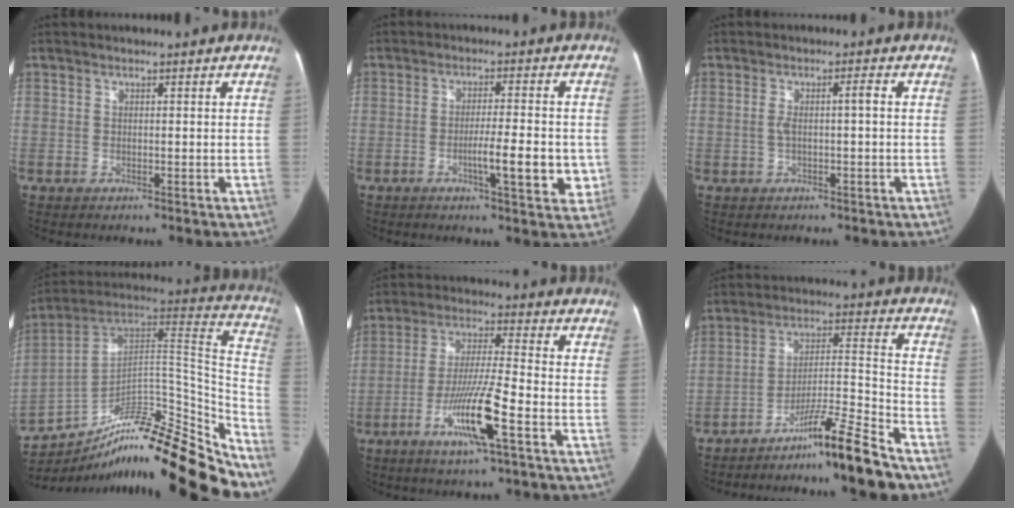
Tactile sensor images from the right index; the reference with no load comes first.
{"total": 8.2, "force": [-2.1, 1.5, 7.7], "torque": [-0.109, 0.001, -0.029]}
{"total": 3.1, "force": [-0.1, 0.5, 3.0], "torque": [-0.060, 0.015, 0.001]}
{"total": 24.8, "force": [-20.0, 4.3, 13.9], "torque": [-0.151, 0.055, -0.312]}
{"total": 11.7, "force": [-5.2, 0.2, 10.5], "torque": [-0.201, -0.011, -0.097]}
{"total": 13.7, "force": [-10.9, -1.3, 8.2], "torque": [-0.121, 0.006, -0.183]}